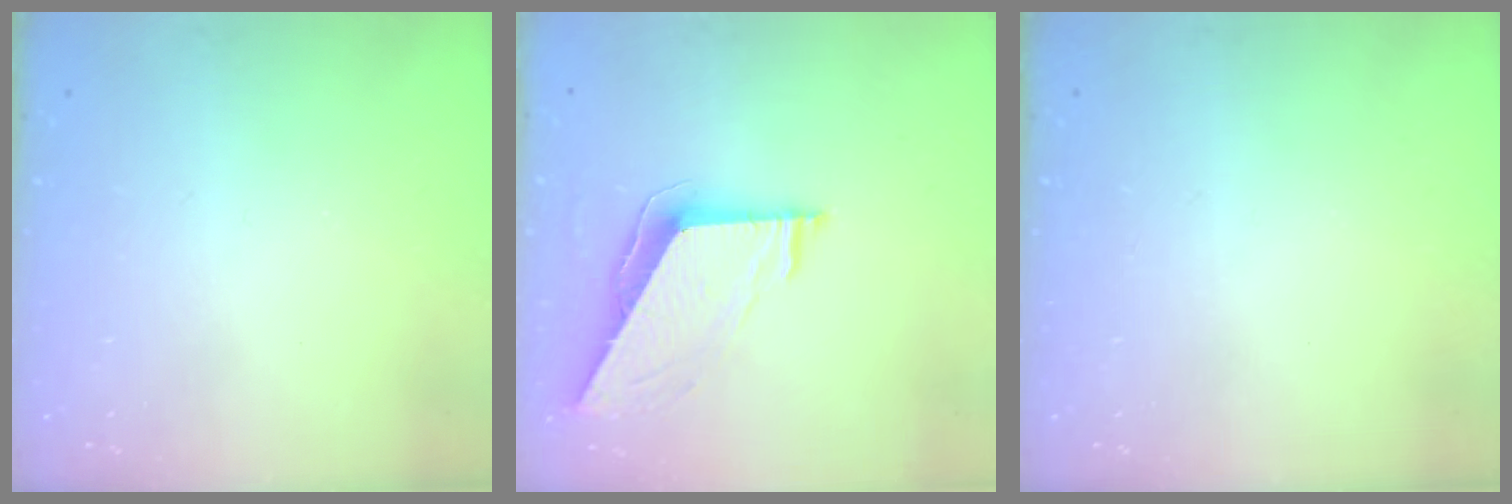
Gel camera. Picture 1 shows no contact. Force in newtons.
{"total": 7.2, "press": 7.2, "slide": 0.5}
{"total": 0.0}